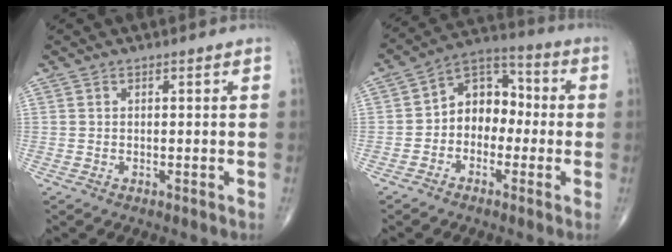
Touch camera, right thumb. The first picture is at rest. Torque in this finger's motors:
{"motor_torque": [0.07, 0.25, 0.16, -0.10, 0.15]}